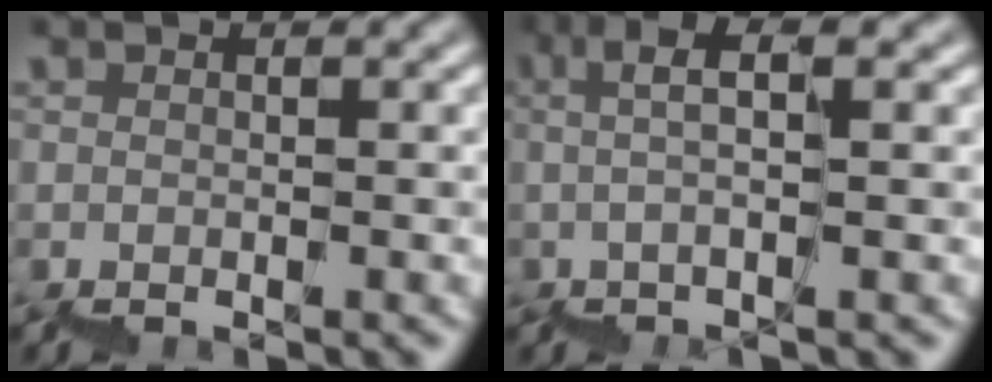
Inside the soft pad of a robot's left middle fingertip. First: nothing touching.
{"total": 3.4, "force": [1.0, 0.7, 3.2], "torque": [-0.059, 0.010, 0.018]}